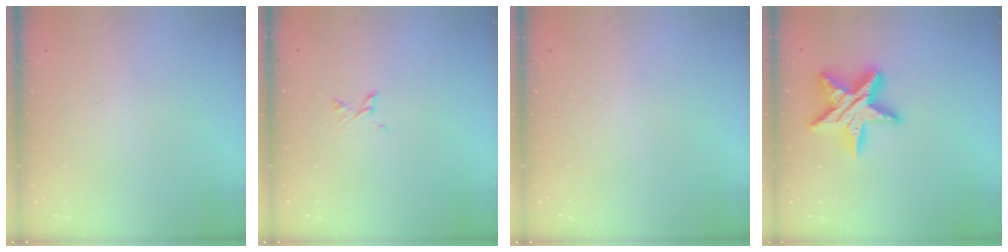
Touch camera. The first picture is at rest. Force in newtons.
{"total": 2.6, "press": 2.6, "slide": 0.4}
{"total": 0.0}
{"total": 16.9, "press": 16.9, "slide": 0.9}